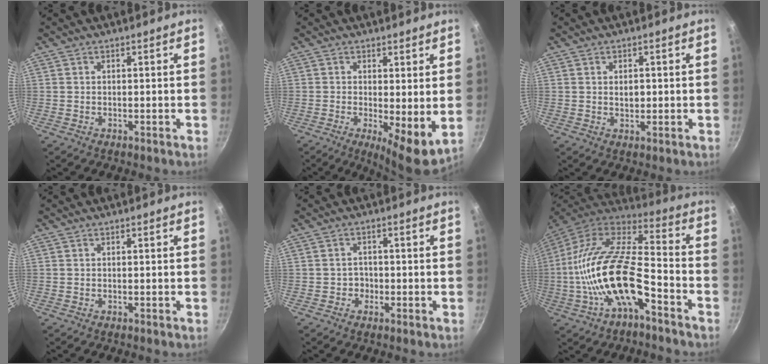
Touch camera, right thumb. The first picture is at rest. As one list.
[{"total": 8.0, "force": [0.1, 2.6, 7.6], "torque": [-0.104, -0.021, 0.007]}, {"total": 2.3, "force": [0.3, 1.5, 1.8], "torque": [-0.019, -0.001, 0.006]}, {"total": 0.0}, {"total": 2.2, "force": [-0.7, 2.0, 0.6], "torque": [0.008, 0.006, -0.012]}, {"total": 22.4, "force": [-7.4, 9.3, 19.0], "torque": [-0.350, 0.048, -0.153]}]